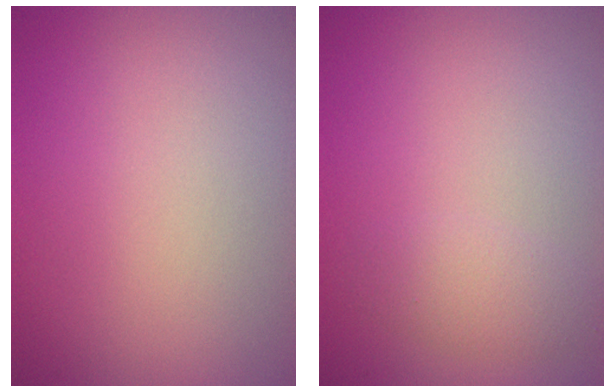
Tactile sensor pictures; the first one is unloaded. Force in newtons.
{"total": 1.8, "press": 1.8, "slide": 0.1}